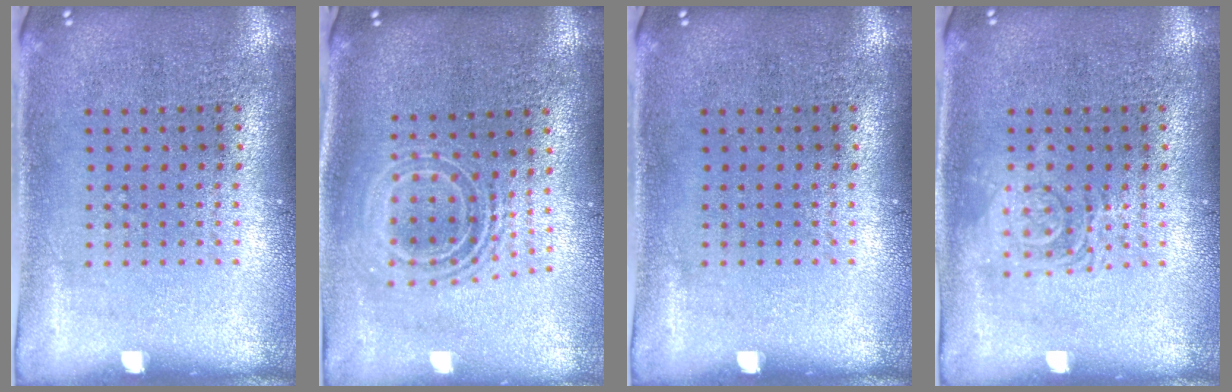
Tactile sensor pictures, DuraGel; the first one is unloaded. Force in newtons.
{"total": 1.8, "press": 1.4, "slide": 1.1}
{"total": 0.0}
{"total": 2.3, "press": 2.3, "slide": 0.5}